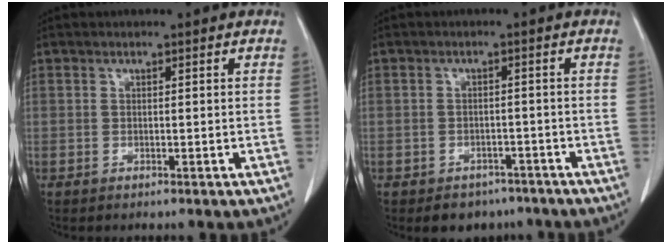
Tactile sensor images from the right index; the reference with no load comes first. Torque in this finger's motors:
{"motor_torque": [-0.30, -0.27, -0.10, -0.06]}